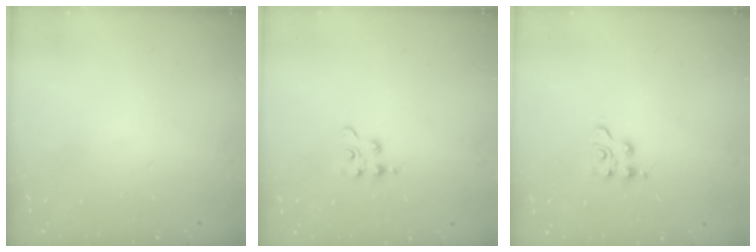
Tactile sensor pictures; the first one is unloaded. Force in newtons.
{"total": 2.5, "press": 2.5, "slide": 0.4}
{"total": 3.1, "press": 3.0, "slide": 0.5}